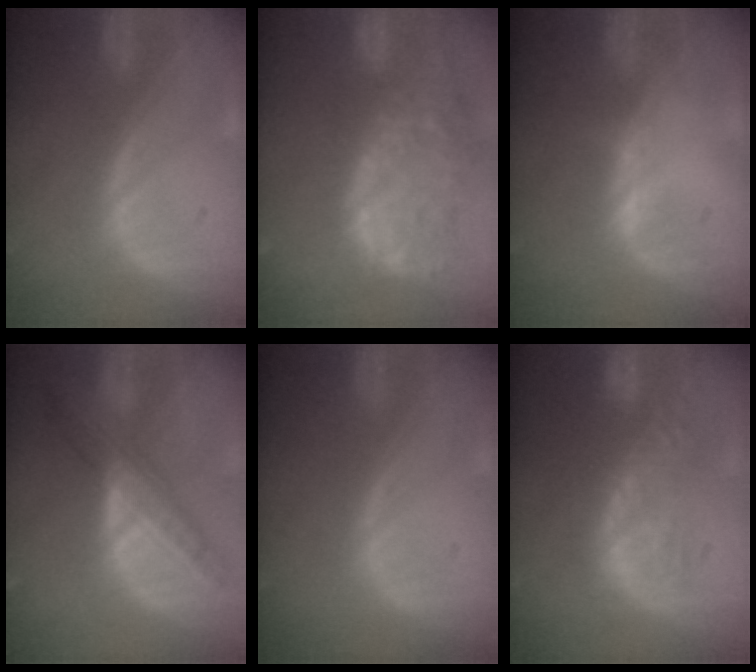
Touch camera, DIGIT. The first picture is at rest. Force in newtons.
{"total": 14.2, "press": 11.7, "slide": 8.0}
{"total": 0.6, "press": 0.5, "slide": 0.4}
{"total": 8.5, "press": 7.5, "slide": 4.0}
{"total": 0.0}
{"total": 10.2, "press": 9.1, "slide": 4.7}